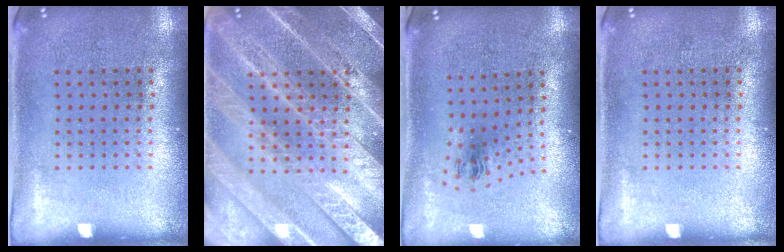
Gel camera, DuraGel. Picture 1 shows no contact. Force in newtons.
{"total": 5.4, "press": 5.3, "slide": 0.7}
{"total": 1.1, "press": 0.5, "slide": 1.0}
{"total": 0.0}